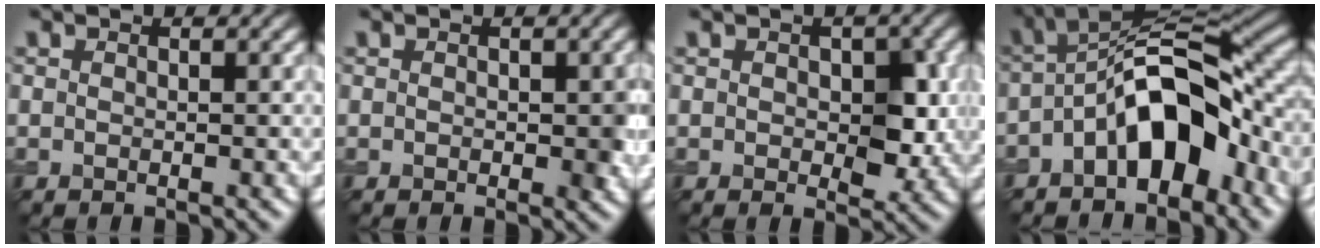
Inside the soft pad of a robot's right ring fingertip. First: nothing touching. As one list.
[{"total": 1.9, "force": [0.0, 0.9, 1.7], "torque": [-0.017, -0.002, 0.001]}, {"total": 4.1, "force": [0.1, 2.3, 3.4], "torque": [-0.051, -0.005, 0.007]}, {"total": 9.0, "force": [-3.1, 4.0, 7.5], "torque": [-0.118, 0.023, -0.064]}]